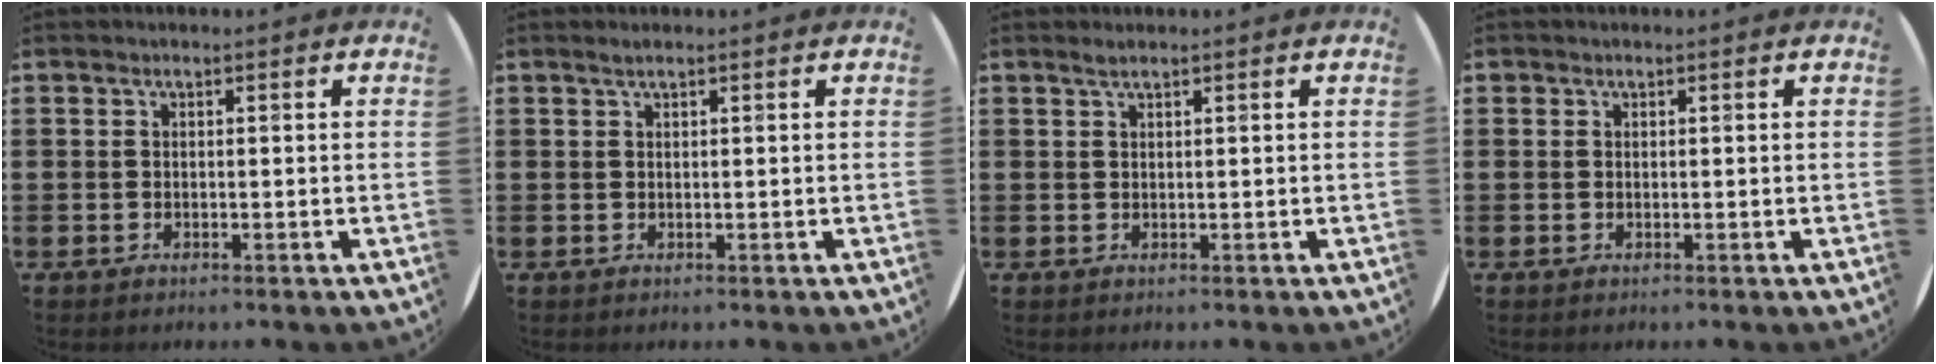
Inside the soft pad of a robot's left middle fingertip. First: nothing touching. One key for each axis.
{"total": 0.6, "fx": 0.4, "fy": 0.0, "fz": 0.5, "tx": -0.008, "ty": 0.000, "tz": 0.008}
{"total": 0.9, "fx": 0.7, "fy": 0.0, "fz": 0.6, "tx": -0.011, "ty": 0.001, "tz": 0.014}
{"total": 0.0}